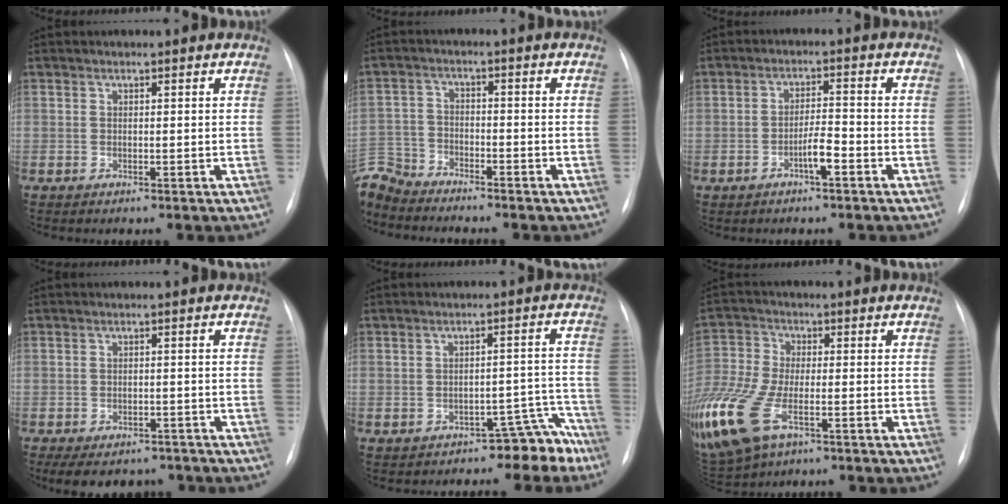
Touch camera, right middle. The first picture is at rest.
{"total": 8.8, "force": [-8.5, 2.0, 0.9], "torque": [-0.025, 0.004, -0.160]}
{"total": 3.3, "force": [-1.8, 0.4, 2.8], "torque": [-0.053, 0.007, -0.033]}
{"total": 9.6, "force": [-7.6, 4.8, 3.4], "torque": [-0.054, 0.001, -0.095]}
{"total": 5.1, "force": [-4.3, 2.2, 1.4], "torque": [0.007, 0.053, -0.052]}
{"total": 21.1, "force": [-9.6, 11.0, 15.2], "torque": [-0.433, -0.032, -0.175]}